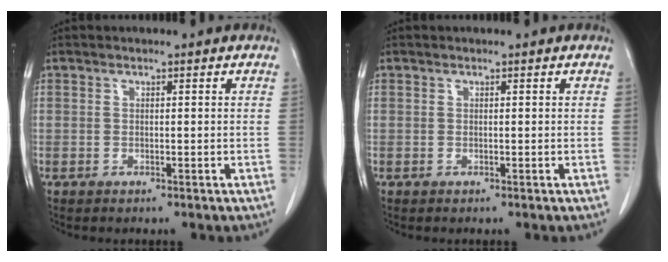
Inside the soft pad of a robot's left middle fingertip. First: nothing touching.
{"total": 0.0}